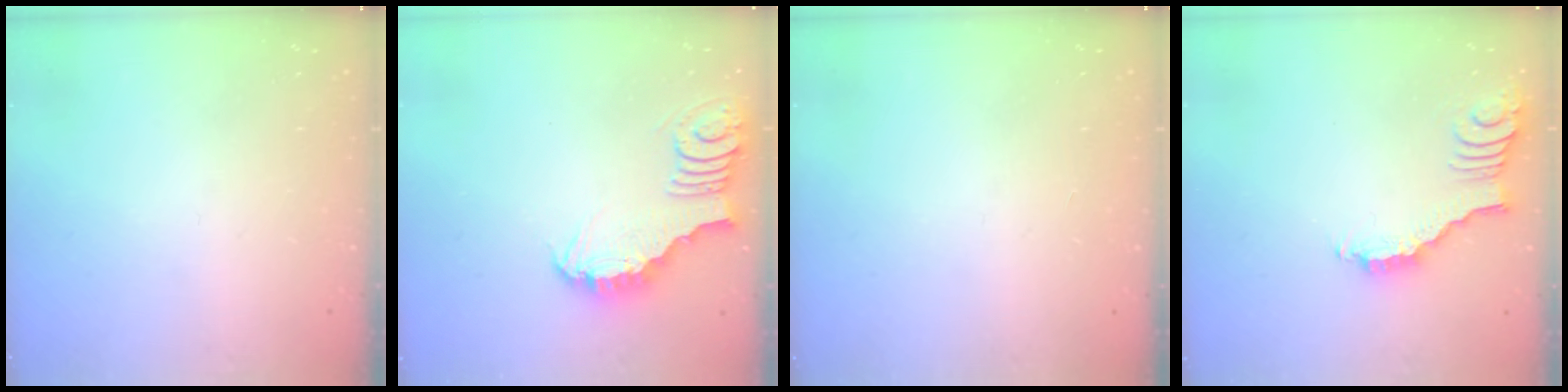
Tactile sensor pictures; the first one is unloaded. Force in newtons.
{"total": 3.9, "press": 3.9, "slide": 0.3}
{"total": 1.4, "press": 1.4, "slide": 0.1}
{"total": 3.5, "press": 3.5, "slide": 0.4}